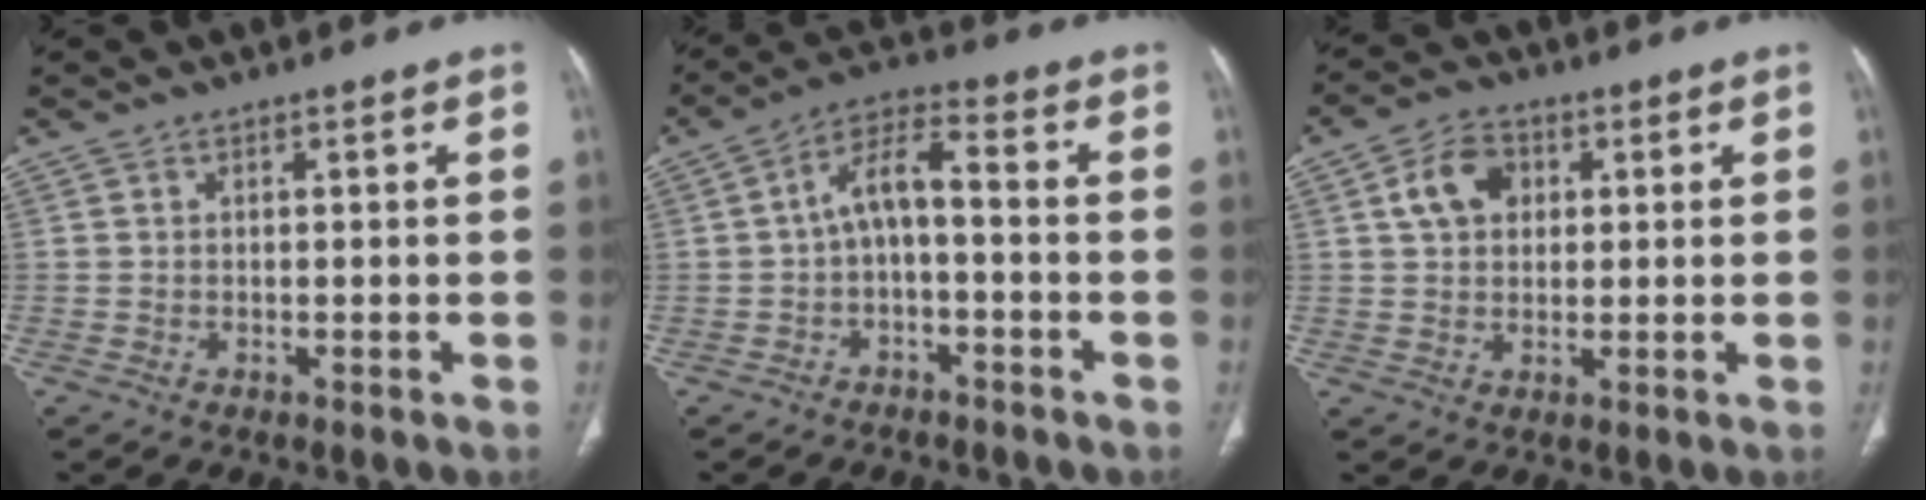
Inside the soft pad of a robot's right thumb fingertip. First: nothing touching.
{"total": 6.8, "force": [-1.4, 3.0, 6.0], "torque": [-0.110, 0.045, -0.031]}
{"total": 7.3, "force": [2.1, 5.3, 4.5], "torque": [-0.067, 0.006, 0.032]}